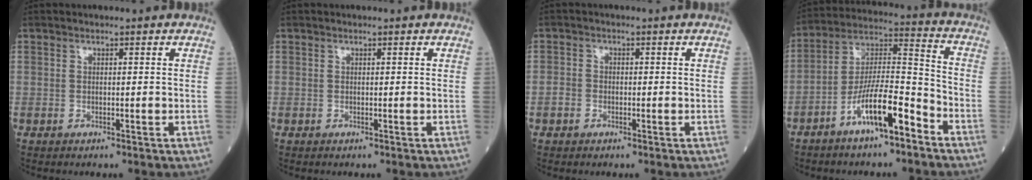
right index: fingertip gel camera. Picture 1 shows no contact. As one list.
[{"total": 0.0}, {"total": 1.7, "force": [-0.7, 1.4, 0.6], "torque": [-0.012, 0.006, -0.014]}, {"total": 12.2, "force": [-7.1, 2.2, 9.7], "torque": [-0.178, 0.007, -0.129]}]